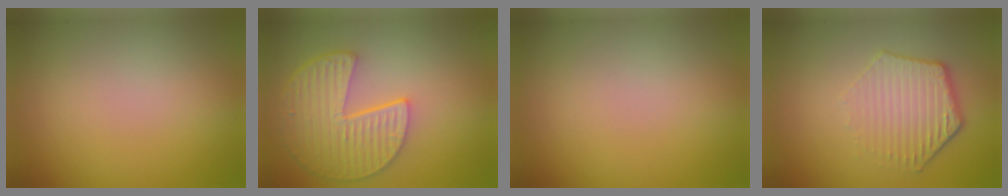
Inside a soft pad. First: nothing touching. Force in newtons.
{"total": 5.9, "press": 4.6, "slide": 3.7}
{"total": 0.0}
{"total": 4.3, "press": 3.3, "slide": 2.8}